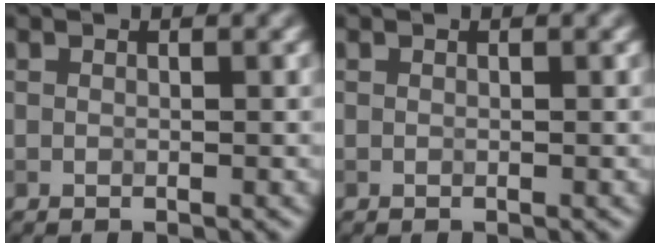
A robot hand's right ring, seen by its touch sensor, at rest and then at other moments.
{"total": 0.0}